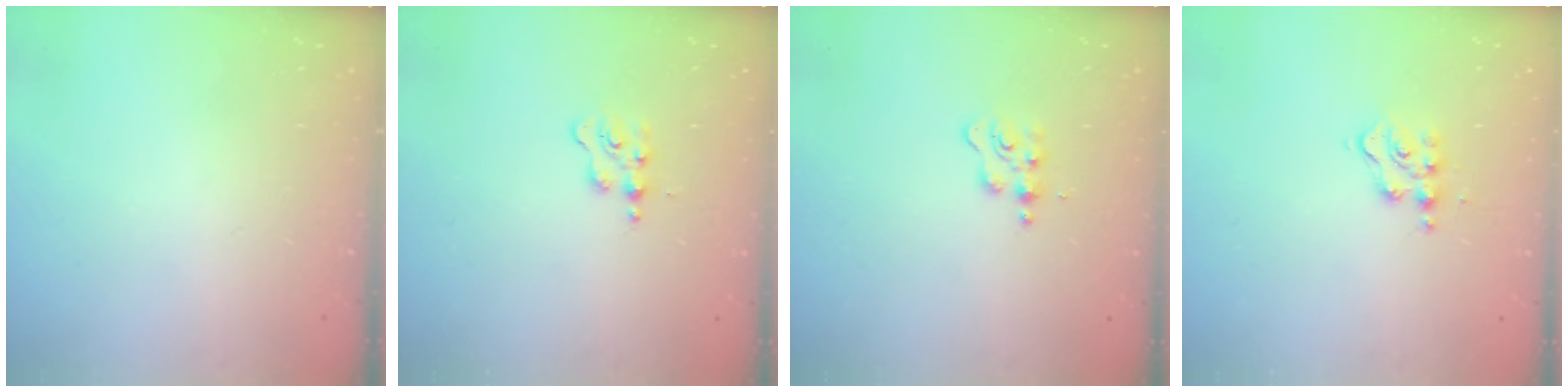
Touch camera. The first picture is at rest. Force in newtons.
{"total": 1.7, "press": 1.7, "slide": 0.3}
{"total": 3.7, "press": 3.7, "slide": 0.5}
{"total": 6.0, "press": 6.0, "slide": 0.4}